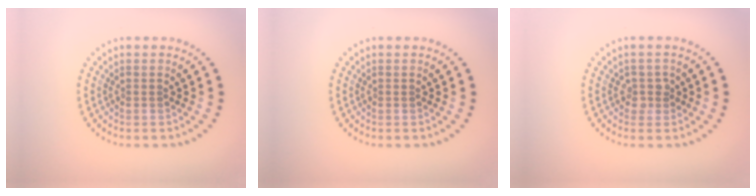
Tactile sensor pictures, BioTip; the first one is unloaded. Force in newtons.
{"total": 0.0}
{"total": 1.3, "press": 1.2, "slide": 0.6}